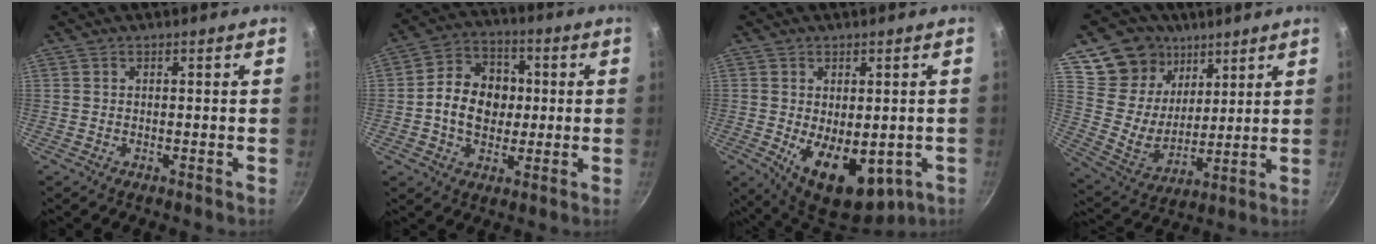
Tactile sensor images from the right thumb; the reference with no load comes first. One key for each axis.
{"total": 12.0, "fx": -0.1, "fy": 9.6, "fz": 7.2, "tx": -0.089, "ty": 0.017, "tz": -0.013}
{"total": 14.6, "fx": -3.4, "fy": 8.4, "fz": 11.4, "tx": -0.137, "ty": -0.023, "tz": -0.028}
{"total": 15.5, "fx": 9.0, "fy": 11.8, "fz": 4.3, "tx": -0.040, "ty": -0.060, "tz": 0.168}